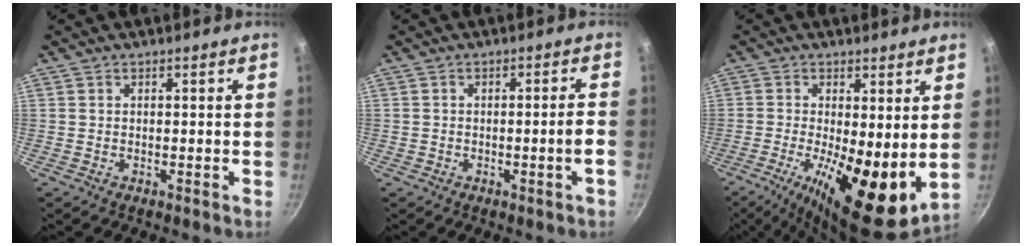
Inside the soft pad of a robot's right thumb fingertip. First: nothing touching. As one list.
[{"total": 3.0, "force": [-1.0, -0.3, 2.8], "torque": [-0.040, 0.016, -0.009]}, {"total": 15.3, "force": [-1.3, 5.5, 14.2], "torque": [-0.218, -0.028, -0.017]}]